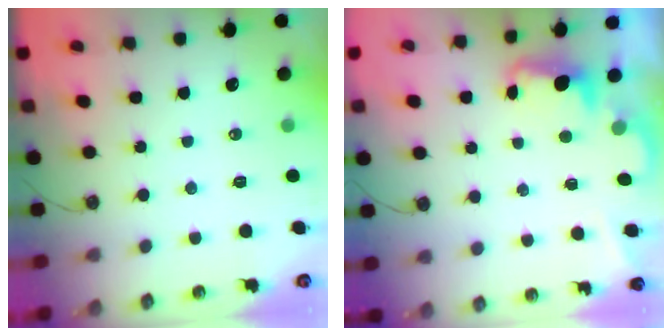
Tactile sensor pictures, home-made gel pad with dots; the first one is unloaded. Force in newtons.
{"total": 2.3, "press": 2.3, "slide": 0.5}